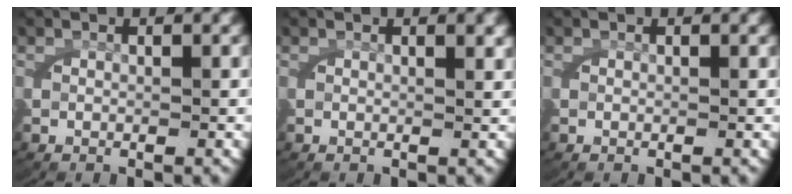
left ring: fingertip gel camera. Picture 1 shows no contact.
{"total": 0.8, "force": [0.5, 0.0, 0.7], "torque": [-0.017, -0.002, 0.008]}
{"total": 0.0}